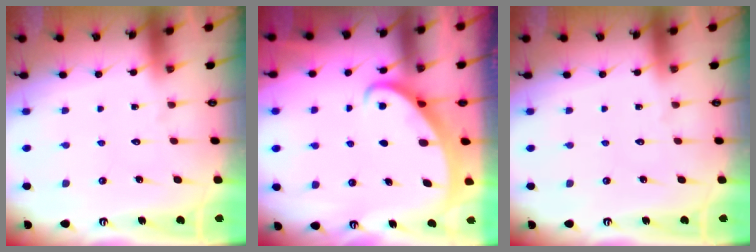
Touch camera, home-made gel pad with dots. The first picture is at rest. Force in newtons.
{"total": 2.4, "press": 2.4, "slide": 0.3}
{"total": 0.0}